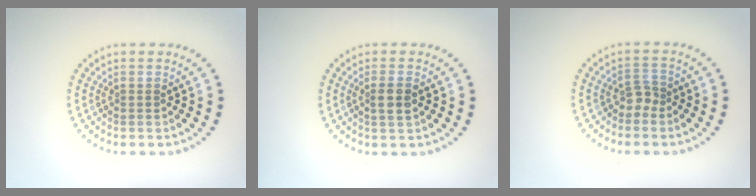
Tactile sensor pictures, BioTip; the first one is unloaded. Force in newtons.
{"total": 1.9, "press": 1.7, "slide": 0.8}
{"total": 1.3, "press": 1.0, "slide": 0.8}